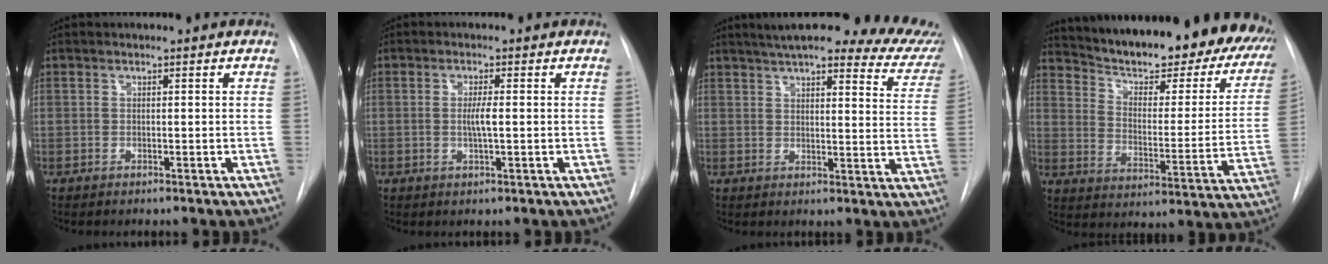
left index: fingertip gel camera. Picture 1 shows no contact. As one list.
[{"total": 2.3, "force": [0.0, 0.0, 2.3], "torque": [-0.047, -0.002, -0.001]}, {"total": 23.0, "force": [19.9, 4.1, 10.7], "torque": [-0.138, -0.027, 0.221]}, {"total": 30.8, "force": [26.2, 8.1, 14.1], "torque": [-0.216, -0.060, 0.327]}]